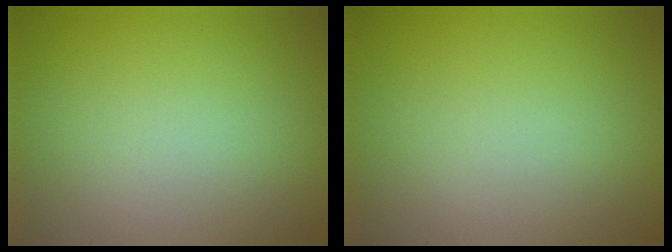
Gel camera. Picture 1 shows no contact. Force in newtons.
{"total": 0.0}